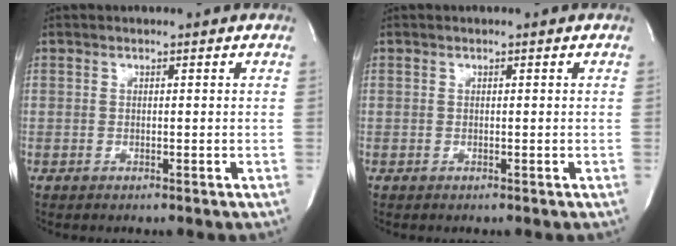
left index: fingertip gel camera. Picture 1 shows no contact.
{"total": 0.0}